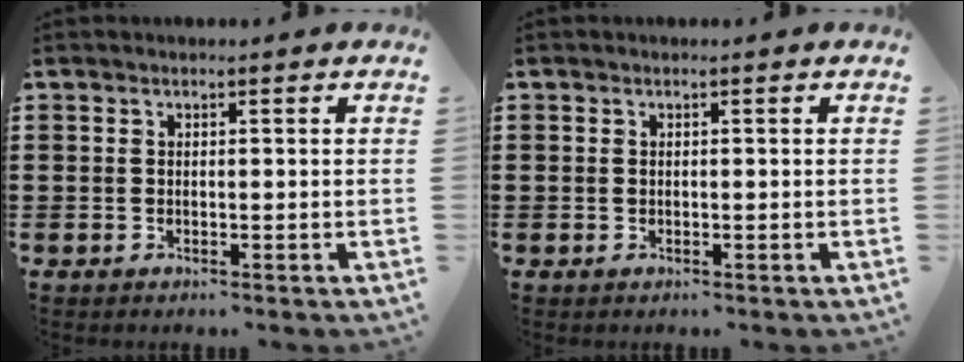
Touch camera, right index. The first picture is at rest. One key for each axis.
{"total": 0.0}